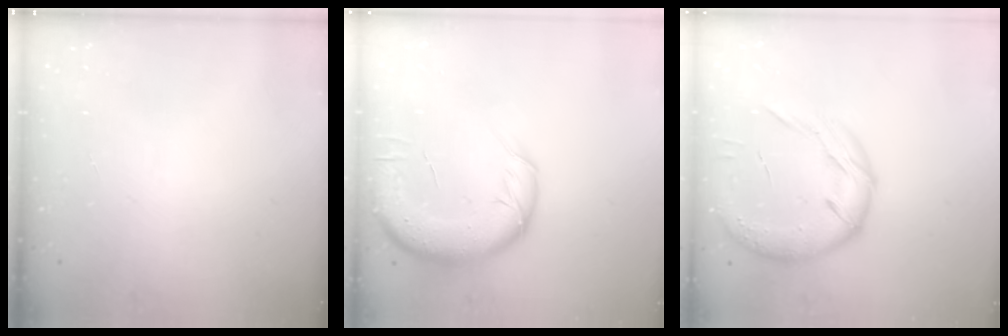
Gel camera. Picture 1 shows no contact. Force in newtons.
{"total": 14.6, "press": 14.3, "slide": 3.1}
{"total": 17.2, "press": 16.9, "slide": 3.1}